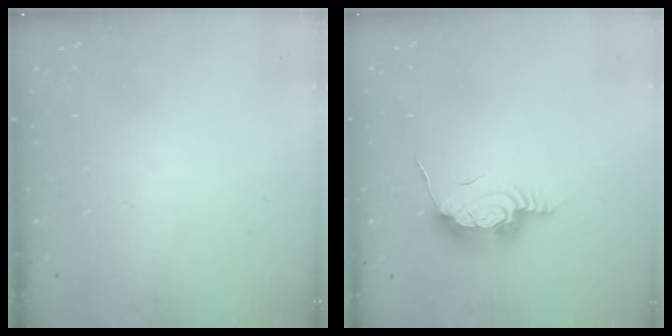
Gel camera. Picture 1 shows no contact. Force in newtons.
{"total": 15.5, "press": 12.2, "slide": 9.5}